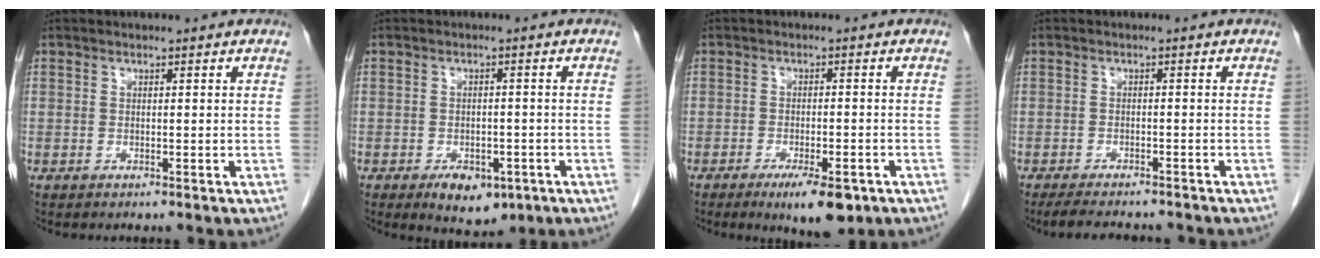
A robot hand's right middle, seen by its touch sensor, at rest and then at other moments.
{"total": 6.5, "force": [-3.7, 3.6, 4.0], "torque": [-0.052, 0.000, -0.044]}
{"total": 7.0, "force": [-4.2, 1.9, 5.3], "torque": [-0.075, -0.009, -0.056]}
{"total": 7.8, "force": [-7.1, 1.6, 3.0], "torque": [-0.043, -0.011, -0.101]}